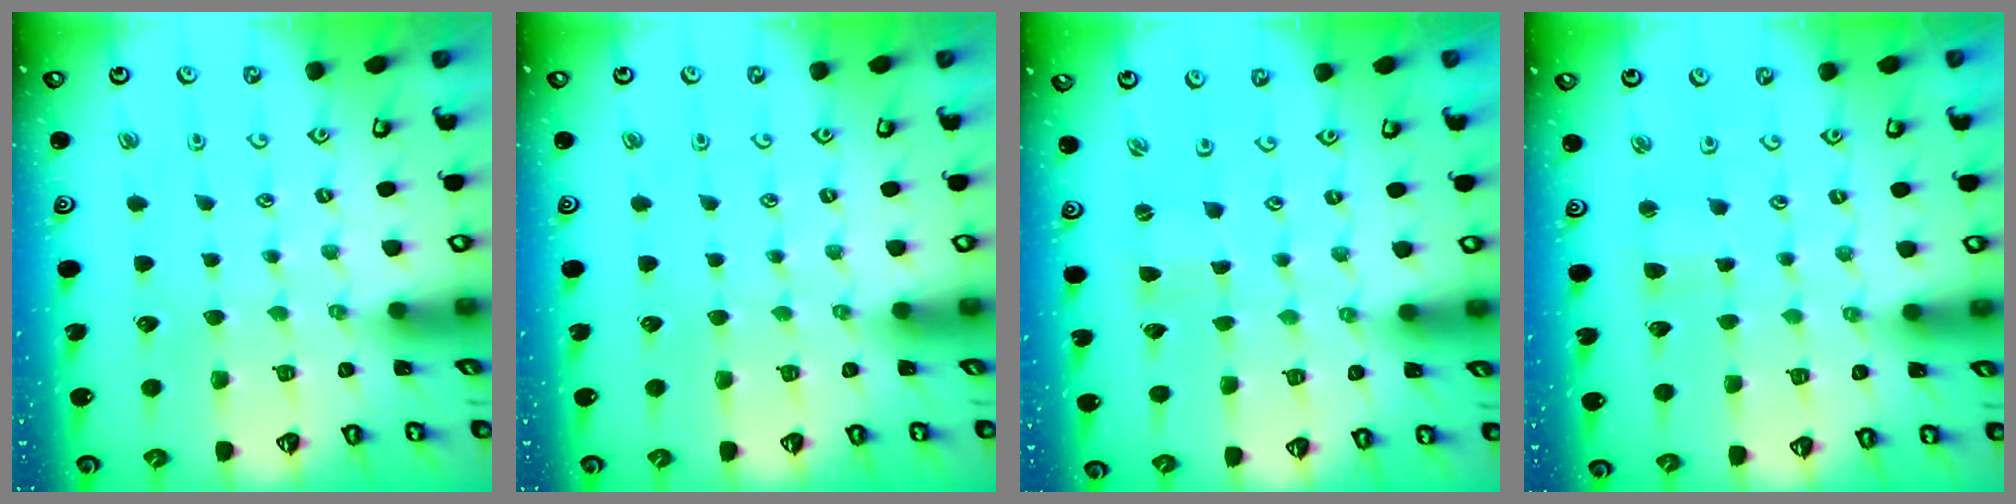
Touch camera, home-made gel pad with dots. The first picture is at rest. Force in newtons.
{"total": 0.0}
{"total": 0.7, "press": 0.7, "slide": 0.1}
{"total": 2.7, "press": 2.7, "slide": 0.3}